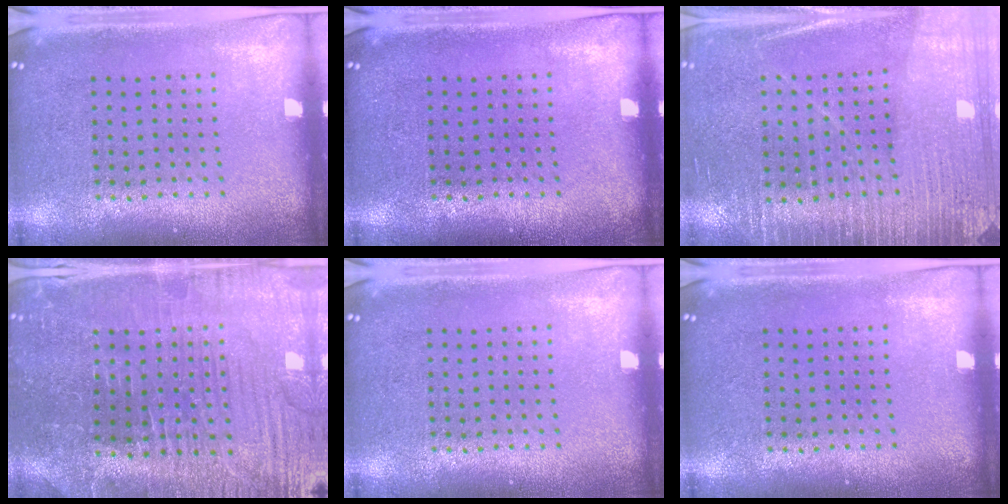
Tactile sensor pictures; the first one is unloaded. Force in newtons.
{"total": 0.0}
{"total": 3.0, "press": 2.9, "slide": 0.7}
{"total": 3.7, "press": 3.7, "slide": 0.4}
{"total": 0.0}
{"total": 0.0}